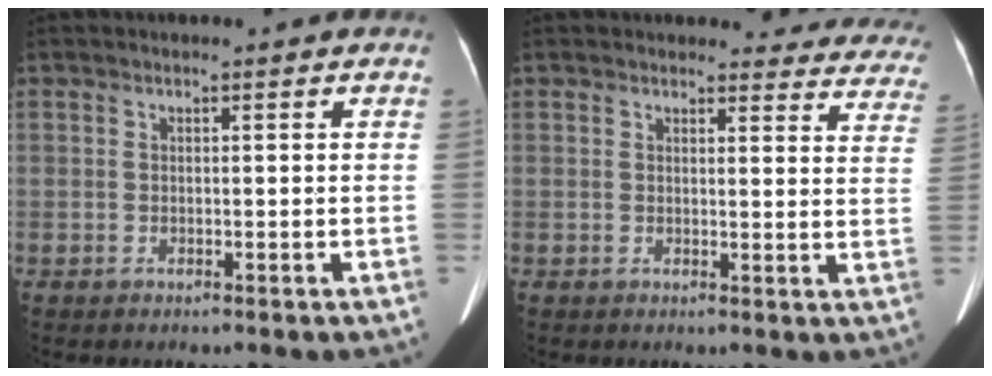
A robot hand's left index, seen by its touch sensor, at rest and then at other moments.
{"total": 15.2, "force": [14.7, 3.7, 1.7], "torque": [0.032, -0.076, 0.122]}